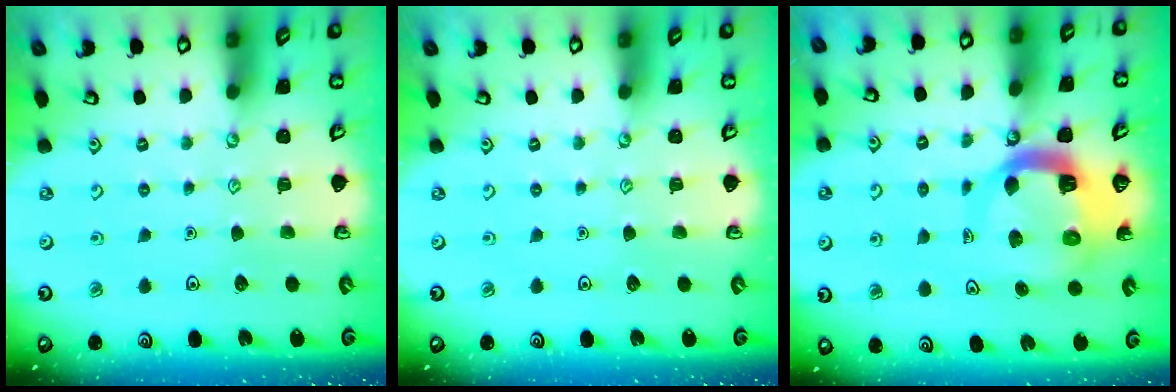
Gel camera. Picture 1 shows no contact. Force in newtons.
{"total": 0.0}
{"total": 9.6, "press": 9.6, "slide": 1.3}